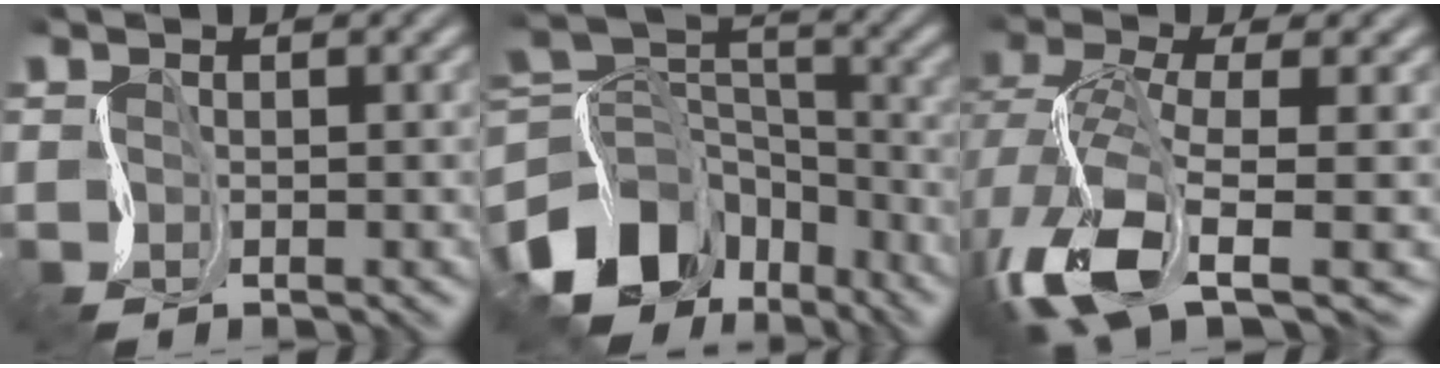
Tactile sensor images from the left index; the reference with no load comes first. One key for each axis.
{"total": 11.0, "fx": -5.5, "fy": 7.4, "fz": 6.1, "tx": -0.111, "ty": 0.006, "tz": -0.109}
{"total": 9.9, "fx": -3.9, "fy": 3.9, "fz": 8.3, "tx": -0.167, "ty": -0.001, "tz": -0.080}